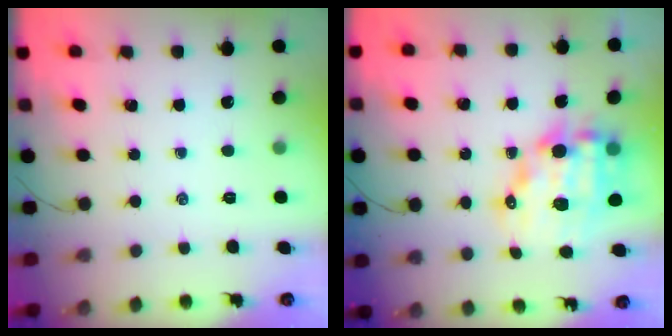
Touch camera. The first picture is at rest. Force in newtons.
{"total": 14.7, "press": 14.4, "slide": 3.0}